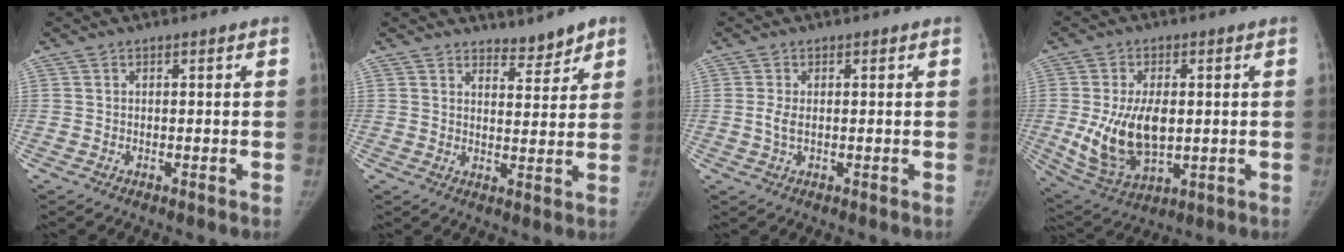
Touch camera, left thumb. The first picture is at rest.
{"total": 4.3, "force": [3.8, 1.5, 1.4], "torque": [0.001, -0.032, 0.059]}
{"total": 2.1, "force": [0.0, 1.1, 1.8], "torque": [-0.044, -0.001, 0.002]}
{"total": 14.3, "force": [-0.3, 8.2, 11.6], "torque": [-0.211, -0.011, 0.013]}